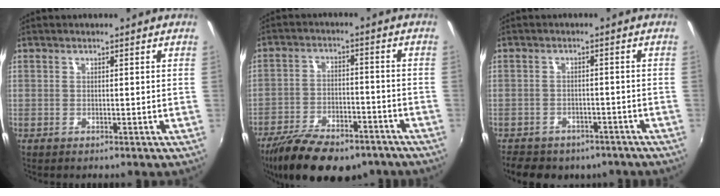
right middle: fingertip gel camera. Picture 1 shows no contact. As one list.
[{"total": 18.4, "force": [-13.6, 7.2, 10.0], "torque": [-0.204, -0.034, -0.209]}, {"total": 11.3, "force": [-8.3, 6.1, 4.6], "torque": [-0.112, -0.011, -0.109]}]